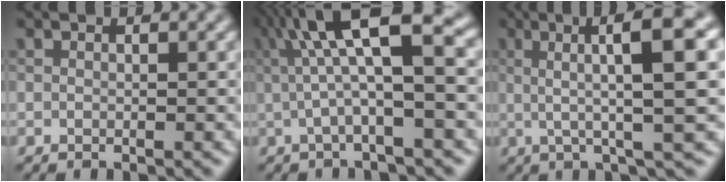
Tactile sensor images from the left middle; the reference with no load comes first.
{"total": 8.2, "force": [1.8, 1.9, 7.8], "torque": [-0.130, 0.020, 0.023]}
{"total": 9.4, "force": [1.9, 1.7, 9.0], "torque": [-0.119, 0.013, 0.029]}